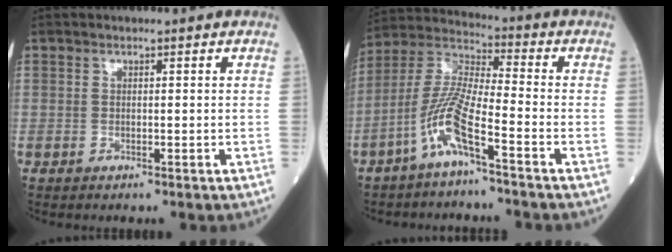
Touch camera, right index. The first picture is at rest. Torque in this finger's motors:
{"motor_torque": [1.03, -0.76, 0.27, 0.08]}